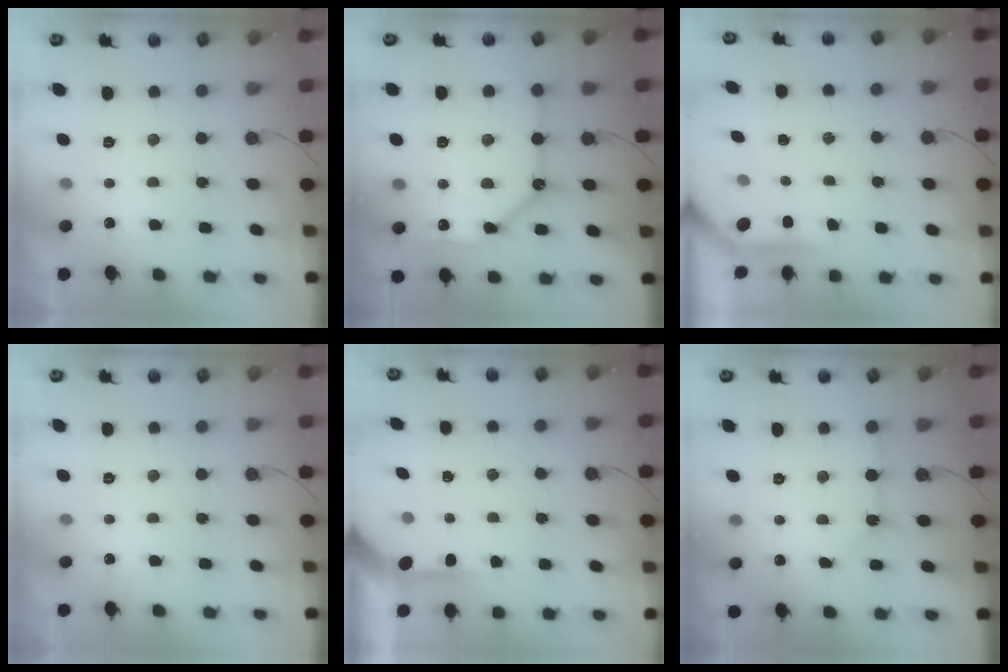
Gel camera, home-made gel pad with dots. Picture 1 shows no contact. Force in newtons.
{"total": 14.3, "press": 14.2, "slide": 1.3}
{"total": 3.9, "press": 3.9, "slide": 0.2}
{"total": 0.0}
{"total": 3.9, "press": 3.8, "slide": 0.3}
{"total": 1.8, "press": 1.8, "slide": 0.1}